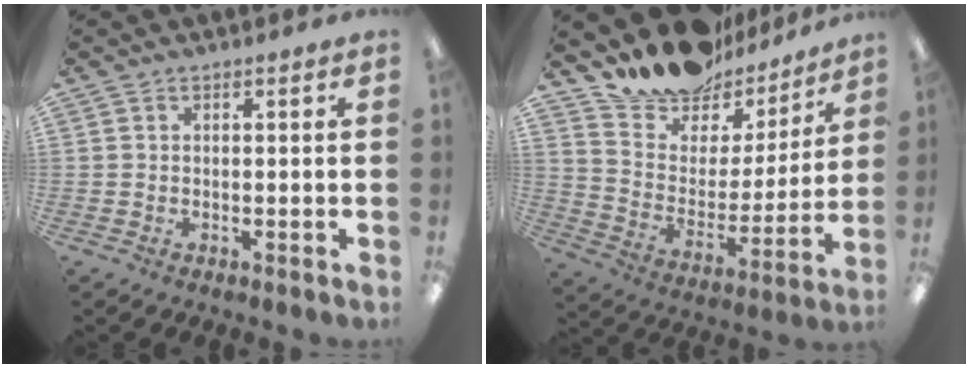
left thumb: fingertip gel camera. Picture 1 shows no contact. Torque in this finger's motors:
{"motor_torque": [0.39, 0.13, -0.42, -0.63, 0.01]}